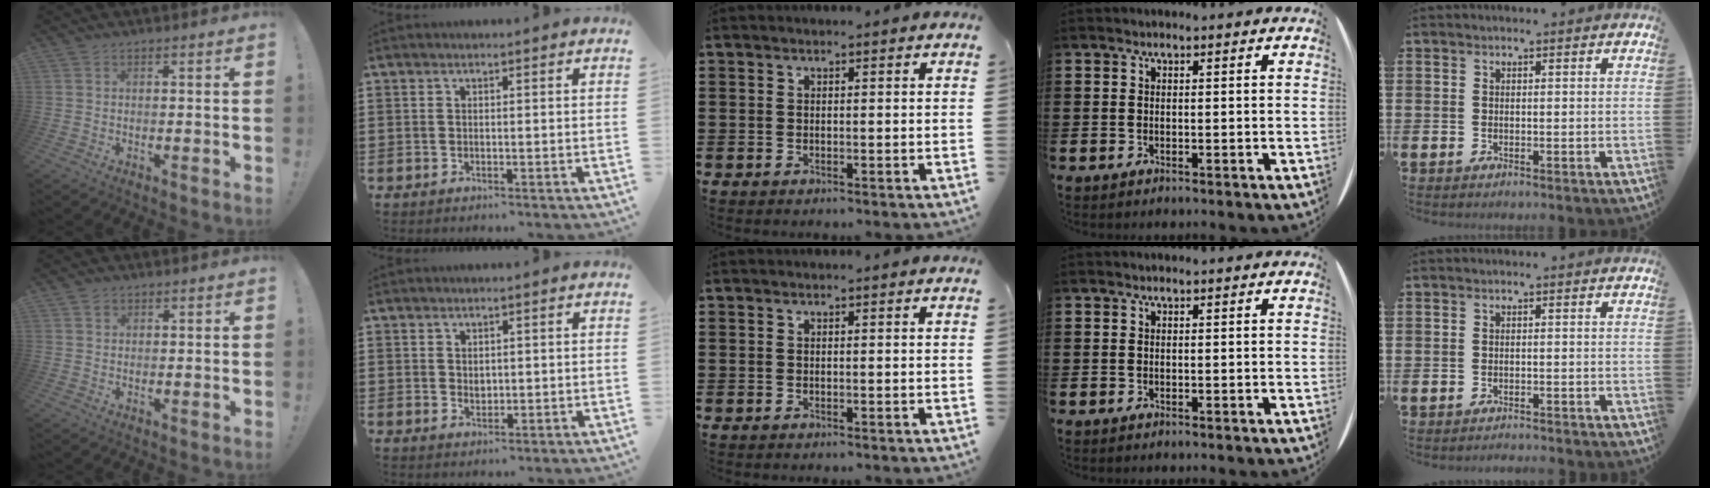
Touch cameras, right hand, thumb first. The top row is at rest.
{"thumb": {"total": 1.1, "force": [0.9, 0.7, 0.2], "torque": [0.000, -0.002, 0.016]}, "index": {"total": 1.2, "force": [0.6, 0.9, 0.4], "torque": [-0.010, 0.006, 0.011]}, "little": {"total": 0.9, "force": [-0.9, -0.2, -0.1], "torque": [0.001, 0.001, -0.019]}}